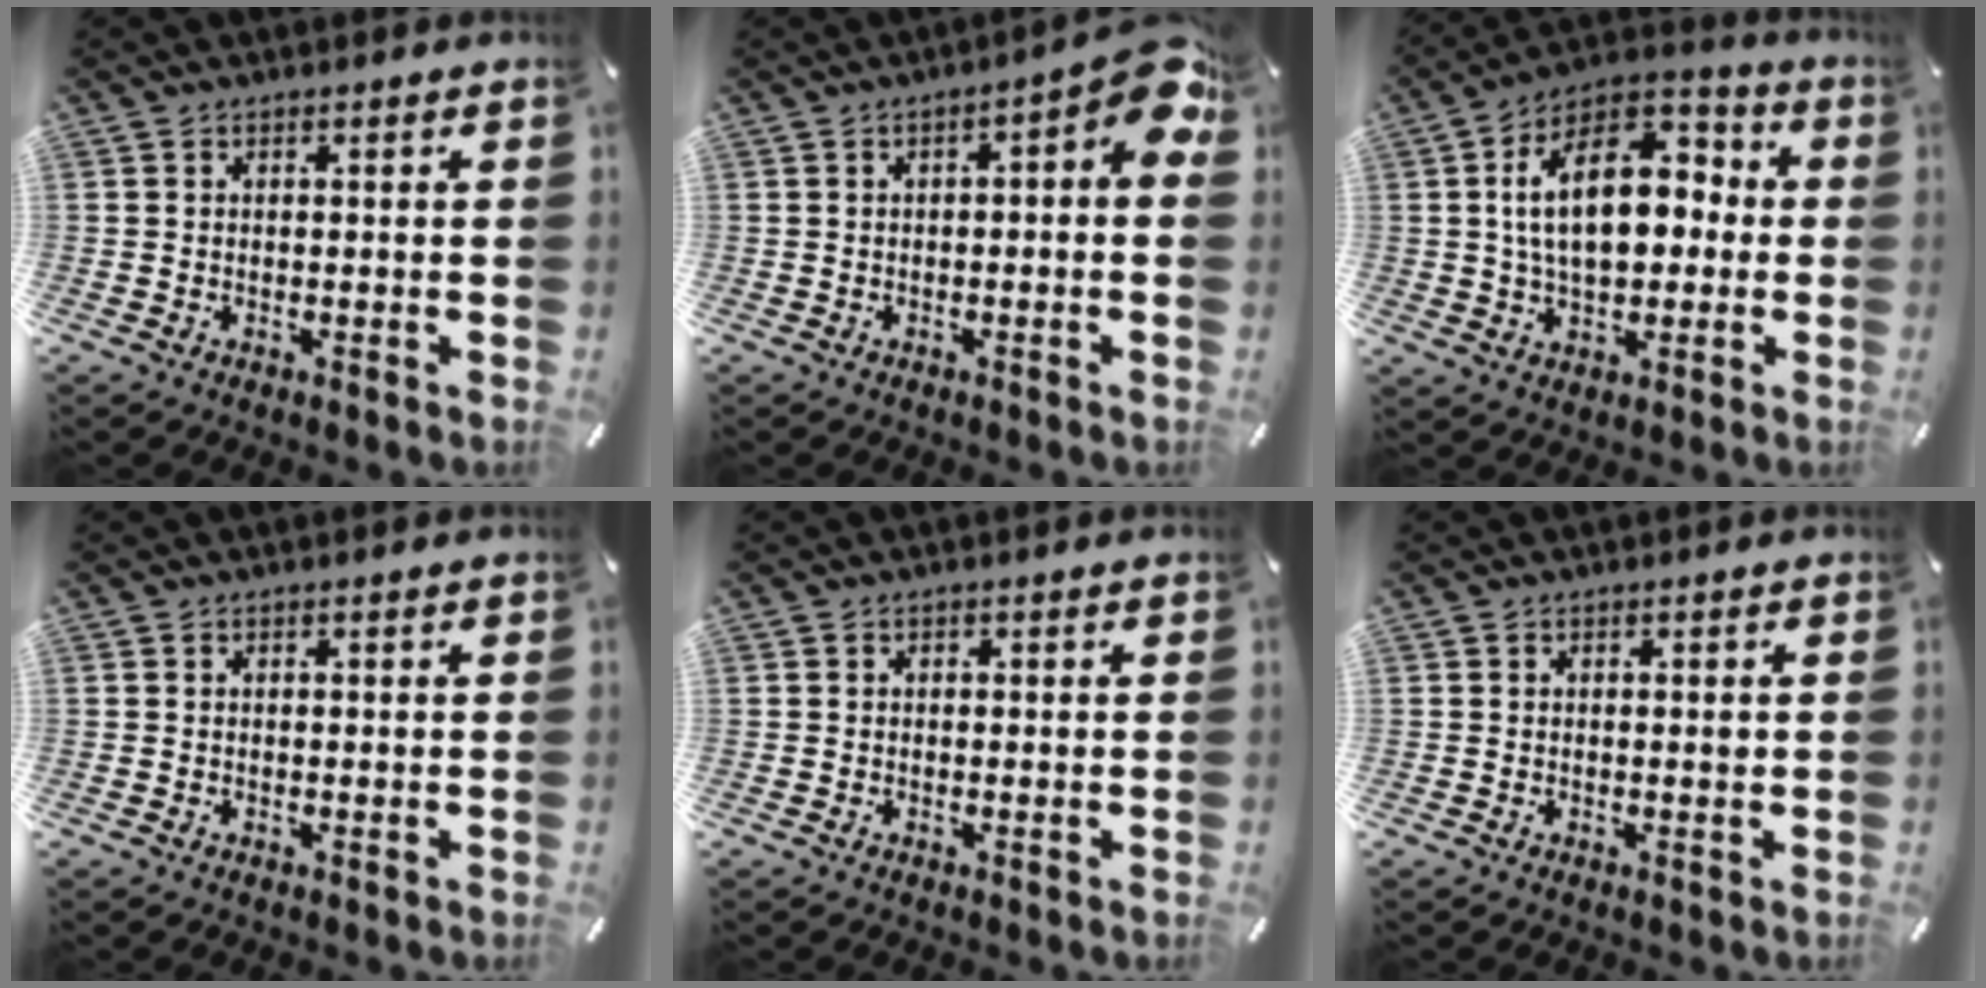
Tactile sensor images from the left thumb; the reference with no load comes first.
{"total": 7.2, "force": [0.7, 2.9, 6.5], "torque": [-0.085, -0.015, 0.011]}
{"total": 17.4, "force": [1.9, 11.0, 13.3], "torque": [-0.230, 0.005, 0.029]}
{"total": 0.0}
{"total": 0.0}
{"total": 0.6, "force": [0.1, 0.2, 0.6], "torque": [-0.010, -0.001, 0.001]}